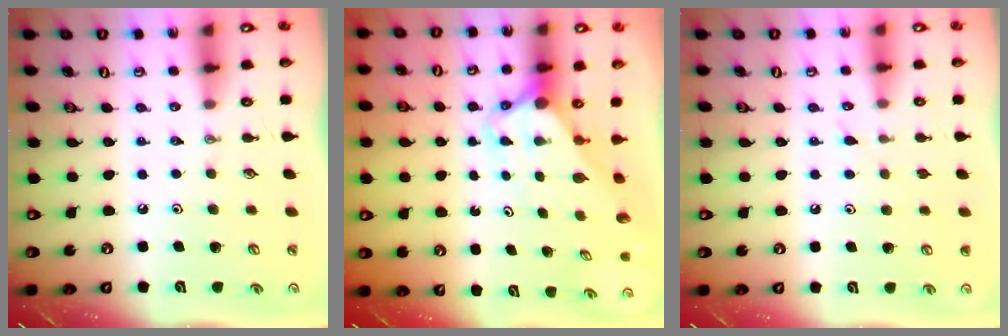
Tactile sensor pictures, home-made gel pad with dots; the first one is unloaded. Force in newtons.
{"total": 3.1, "press": 3.1, "slide": 0.2}
{"total": 6.8, "press": 6.8, "slide": 0.6}